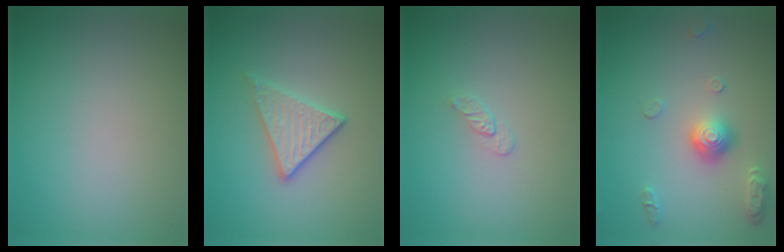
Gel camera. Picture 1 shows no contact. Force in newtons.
{"total": 2.8, "press": 2.6, "slide": 1.1}
{"total": 0.8, "press": 0.5, "slide": 0.7}
{"total": 3.0, "press": 2.9, "slide": 0.7}